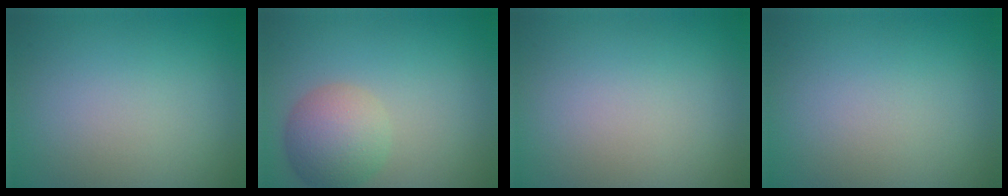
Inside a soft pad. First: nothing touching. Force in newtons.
{"total": 4.2, "press": 4.2, "slide": 0.2}
{"total": 0.0}
{"total": 0.0}